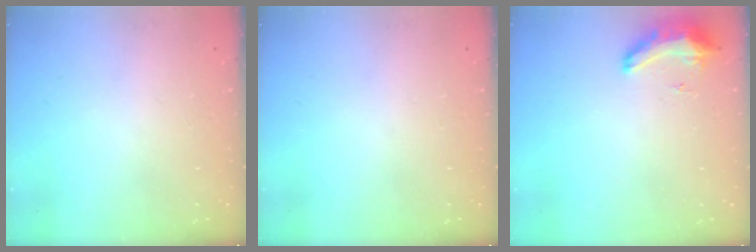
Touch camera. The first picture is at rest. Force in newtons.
{"total": 0.0}
{"total": 8.9, "press": 8.9, "slide": 1.3}